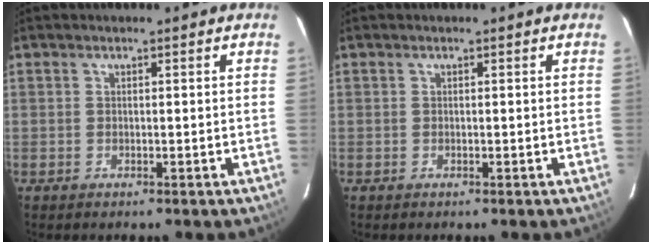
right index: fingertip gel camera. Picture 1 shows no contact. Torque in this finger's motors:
{"motor_torque": [-0.03, -0.03, 0.07, 0.01]}